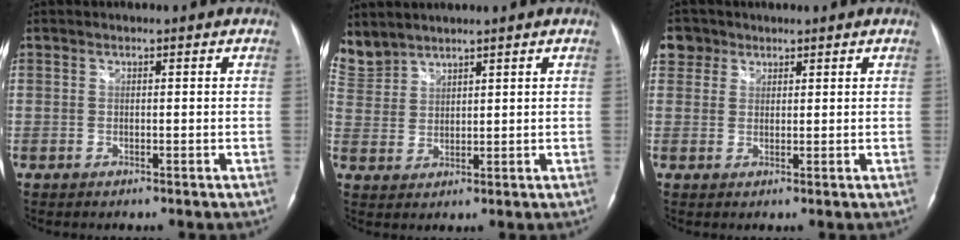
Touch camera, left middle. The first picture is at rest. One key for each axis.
{"total": 6.5, "fx": 6.1, "fy": 2.3, "fz": 0.5, "tx": -0.026, "ty": 0.012, "tz": 0.139}
{"total": 3.9, "fx": 2.3, "fy": 3.1, "fz": 0.2, "tx": -0.003, "ty": 0.013, "tz": 0.042}